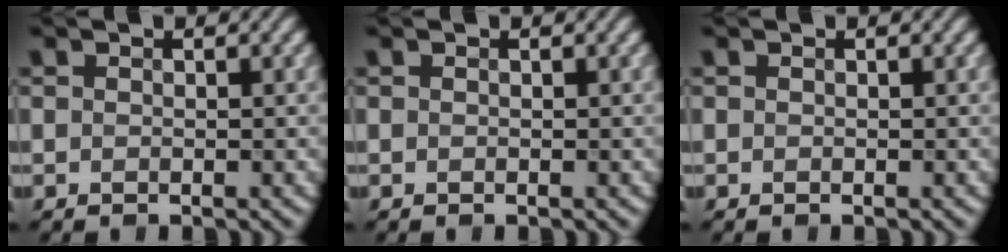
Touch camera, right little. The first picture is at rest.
{"total": 0.0}
{"total": 0.0}